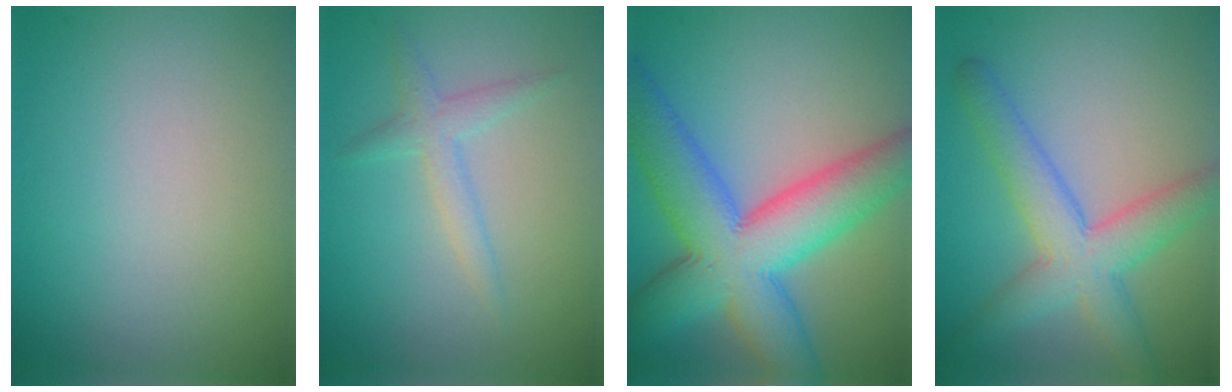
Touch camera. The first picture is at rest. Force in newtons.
{"total": 1.9, "press": 1.9, "slide": 0.1}
{"total": 11.0, "press": 11.0, "slide": 0.4}
{"total": 5.6, "press": 5.6, "slide": 0.2}